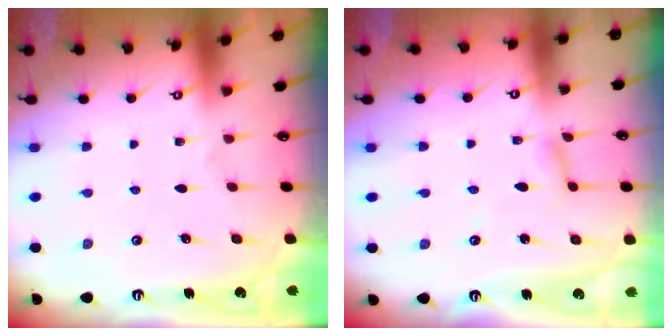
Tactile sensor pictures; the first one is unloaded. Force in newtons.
{"total": 3.1, "press": 3.1, "slide": 0.2}